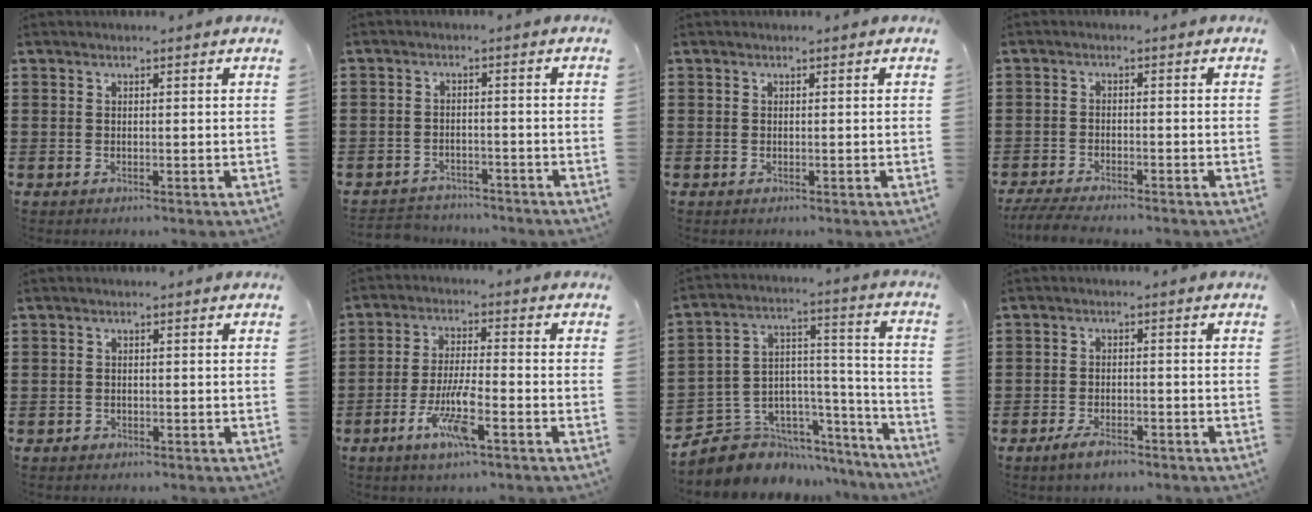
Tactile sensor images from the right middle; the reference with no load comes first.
{"total": 3.1, "force": [-3.0, 0.8, -0.4], "torque": [-0.001, 0.001, -0.066]}
{"total": 0.0}
{"total": 3.6, "force": [-3.3, 0.1, 1.2], "torque": [-0.034, -0.008, -0.070]}
{"total": 0.5, "force": [-0.4, 0.3, 0.1], "torque": [-0.003, 0.000, -0.009]}
{"total": 7.6, "force": [-3.8, 1.4, 6.4], "torque": [-0.133, -0.007, -0.073]}
{"total": 6.4, "force": [-4.7, 4.4, -0.3], "torque": [-0.019, -0.007, -0.086]}
{"total": 2.8, "force": [-2.0, 0.8, 1.7], "torque": [-0.035, 0.003, -0.040]}